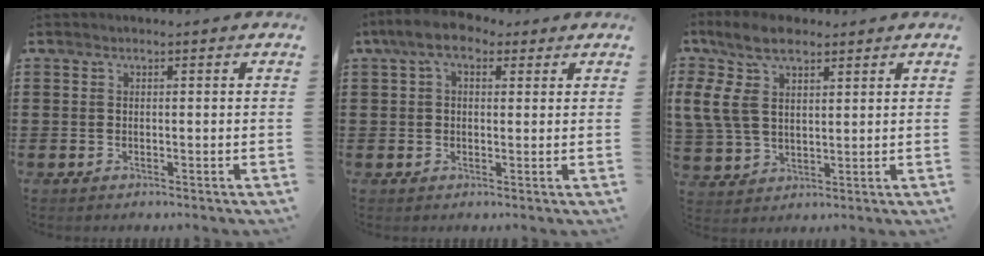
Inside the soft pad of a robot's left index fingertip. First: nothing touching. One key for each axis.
{"total": 6.0, "fx": 3.6, "fy": 2.8, "fz": 3.8, "tx": -0.086, "ty": 0.008, "tz": 0.066}
{"total": 10.1, "fx": 5.2, "fy": 5.4, "fz": 6.6, "tx": -0.155, "ty": 0.009, "tz": 0.096}